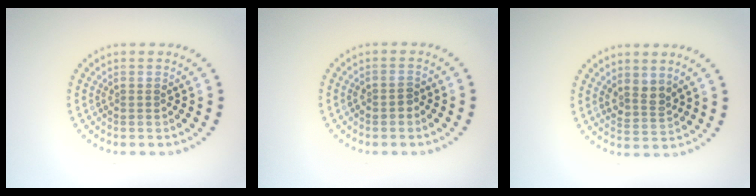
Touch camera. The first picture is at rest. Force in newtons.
{"total": 1.1, "press": 1.0, "slide": 0.2}
{"total": 2.2, "press": 1.9, "slide": 1.1}